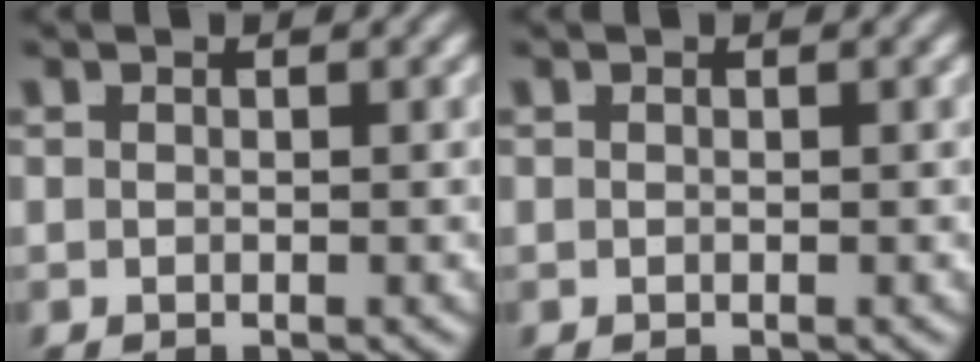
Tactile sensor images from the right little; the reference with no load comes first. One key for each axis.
{"total": 0.0}